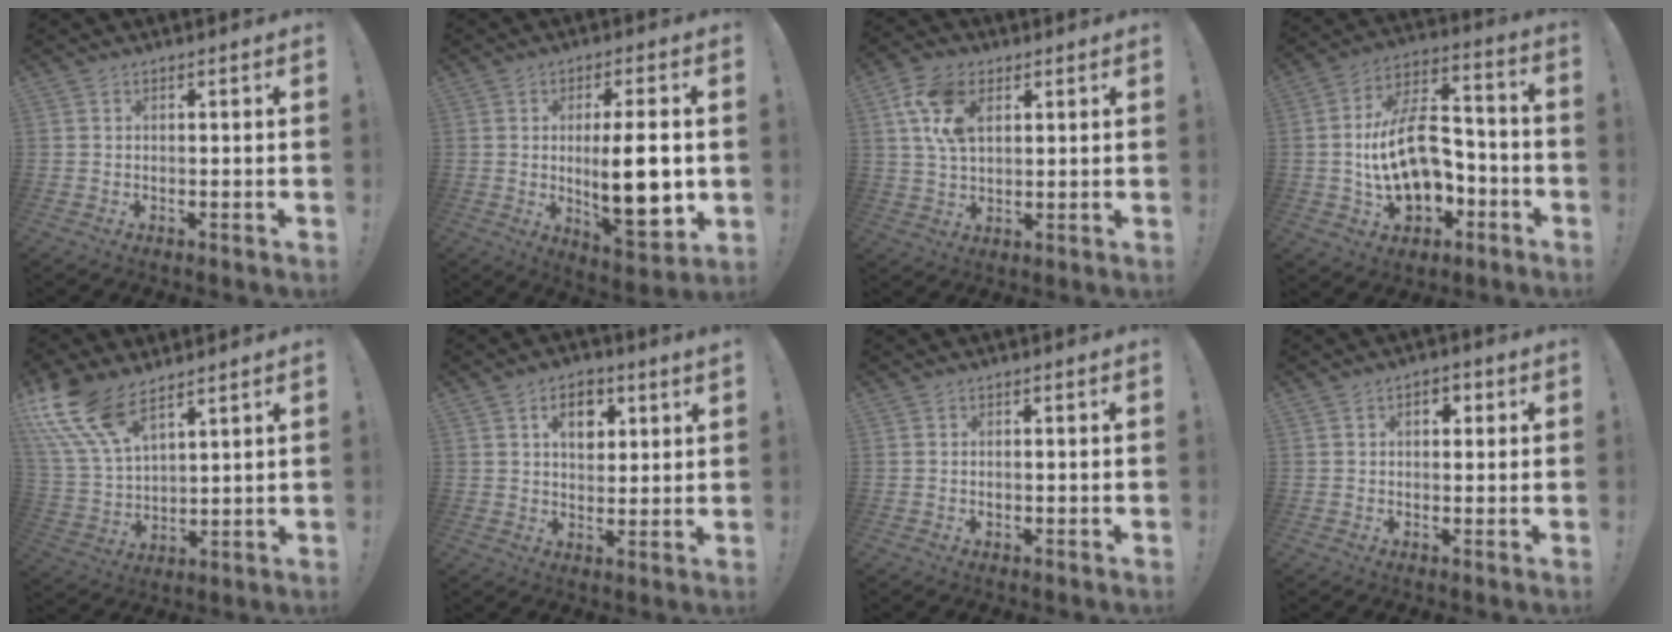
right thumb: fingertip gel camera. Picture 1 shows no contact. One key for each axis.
{"total": 15.2, "fx": -0.2, "fy": 4.2, "fz": 14.6, "tx": -0.227, "ty": -0.015, "tz": -0.003}
{"total": 11.9, "fx": 4.4, "fy": 7.4, "fz": 8.2, "tx": -0.175, "ty": 0.004, "tz": 0.084}
{"total": 18.6, "fx": -2.4, "fy": 12.3, "fz": 13.8, "tx": -0.249, "ty": 0.014, "tz": -0.034}
{"total": 15.1, "fx": 10.6, "fy": 6.5, "fz": 8.5, "tx": -0.183, "ty": -0.057, "tz": 0.199}
{"total": 7.4, "fx": 3.6, "fy": 4.3, "fz": 4.8, "tx": -0.058, "ty": -0.014, "tz": 0.059}
{"total": 0.0}
{"total": 3.3, "fx": 0.7, "fy": 2.2, "fz": 2.4, "tx": -0.018, "ty": -0.002, "tz": 0.004}